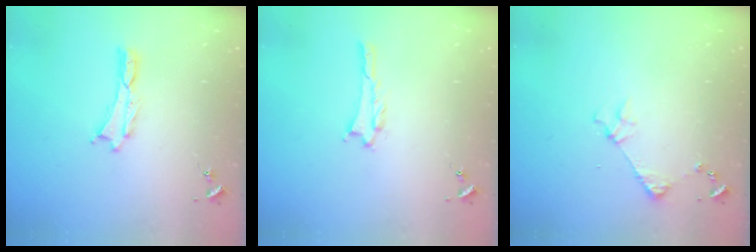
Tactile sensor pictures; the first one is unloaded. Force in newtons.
{"total": 0.6, "press": 0.6, "slide": 0.1}
{"total": 3.2, "press": 3.2, "slide": 0.3}